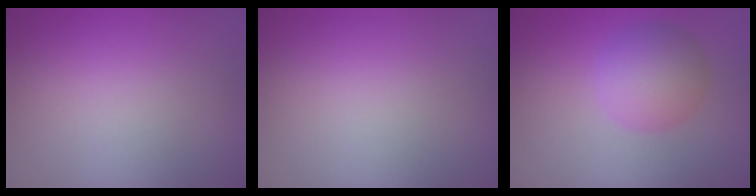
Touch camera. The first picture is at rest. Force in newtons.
{"total": 0.0}
{"total": 3.8, "press": 3.8, "slide": 0.0}